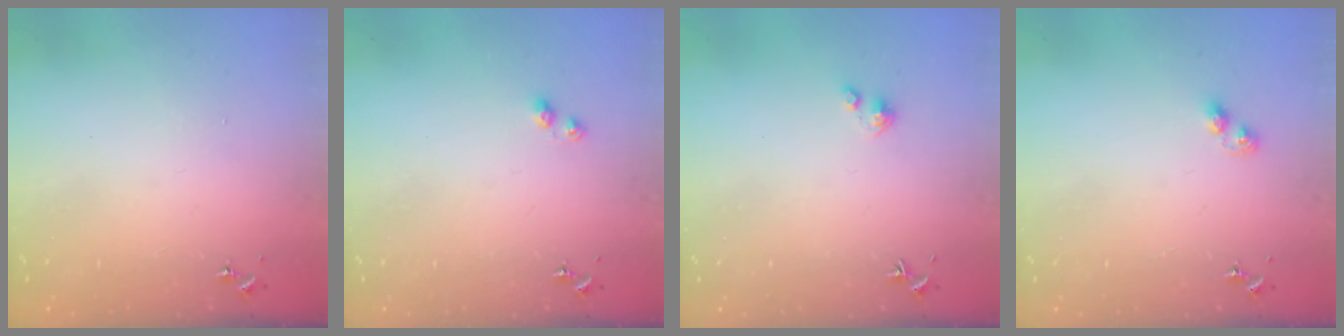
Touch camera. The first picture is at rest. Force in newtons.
{"total": 3.8, "press": 3.8, "slide": 0.3}
{"total": 3.0, "press": 3.0, "slide": 0.3}
{"total": 2.8, "press": 2.8, "slide": 0.5}